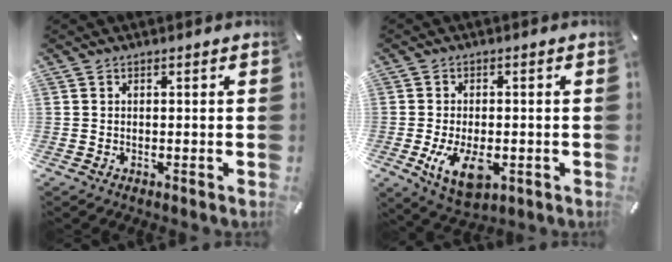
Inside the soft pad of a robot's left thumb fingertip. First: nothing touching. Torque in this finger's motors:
{"motor_torque": [-0.03, 1.40, 0.47, -0.17, 0.20]}